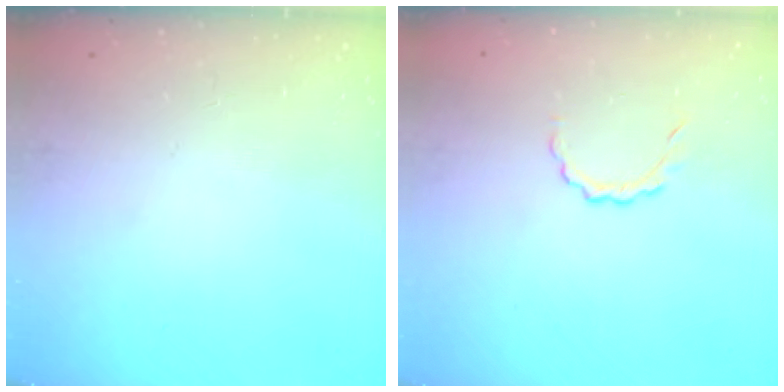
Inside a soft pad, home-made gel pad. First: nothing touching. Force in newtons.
{"total": 3.0, "press": 2.8, "slide": 0.9}